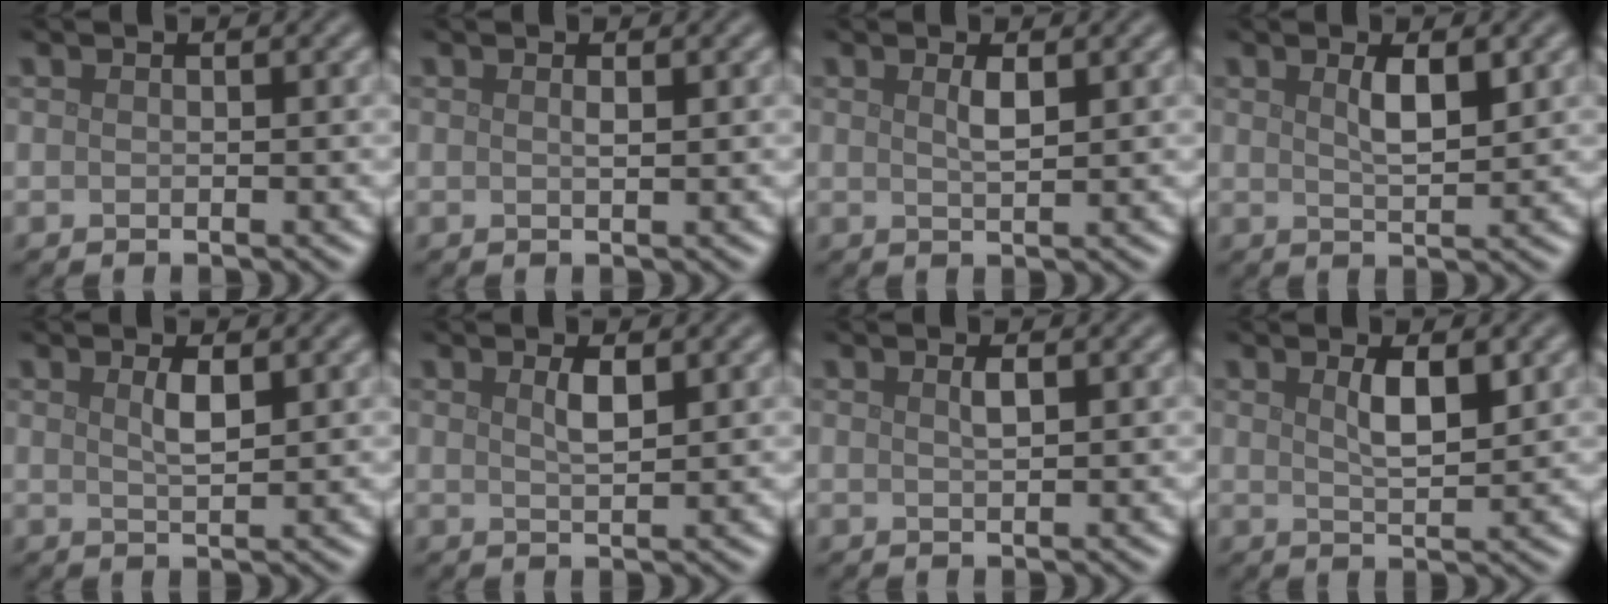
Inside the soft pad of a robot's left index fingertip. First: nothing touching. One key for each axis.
{"total": 0.6, "fx": 0.2, "fy": 0.1, "fz": 0.5, "tx": -0.008, "ty": 0.001, "tz": 0.003}
{"total": 1.4, "fx": 0.7, "fy": 0.3, "fz": 1.2, "tx": -0.024, "ty": 0.000, "tz": 0.011}
{"total": 2.6, "fx": 1.1, "fy": 0.7, "fz": 2.2, "tx": -0.039, "ty": -0.001, "tz": 0.021}
{"total": 1.7, "fx": 0.8, "fy": 0.4, "fz": 1.4, "tx": -0.028, "ty": -0.001, "tz": 0.013}
{"total": 1.7, "fx": 0.9, "fy": 0.4, "fz": 1.4, "tx": -0.027, "ty": 0.001, "tz": 0.015}
{"total": 1.0, "fx": 0.5, "fy": 0.2, "fz": 0.9, "tx": -0.018, "ty": 0.002, "tz": 0.008}
{"total": 2.9, "fx": 1.2, "fy": 0.8, "fz": 2.5, "tx": -0.044, "ty": 0.000, "tz": 0.022}